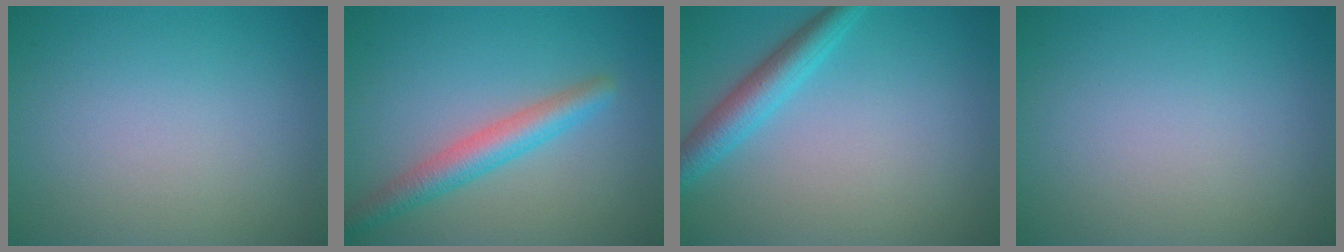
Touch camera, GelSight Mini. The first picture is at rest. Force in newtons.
{"total": 3.7, "press": 3.7, "slide": 0.1}
{"total": 3.4, "press": 3.4, "slide": 0.2}
{"total": 0.0}